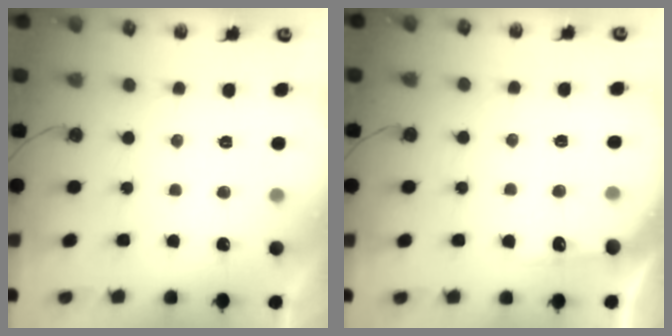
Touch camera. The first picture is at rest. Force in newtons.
{"total": 4.1, "press": 4.1, "slide": 0.4}